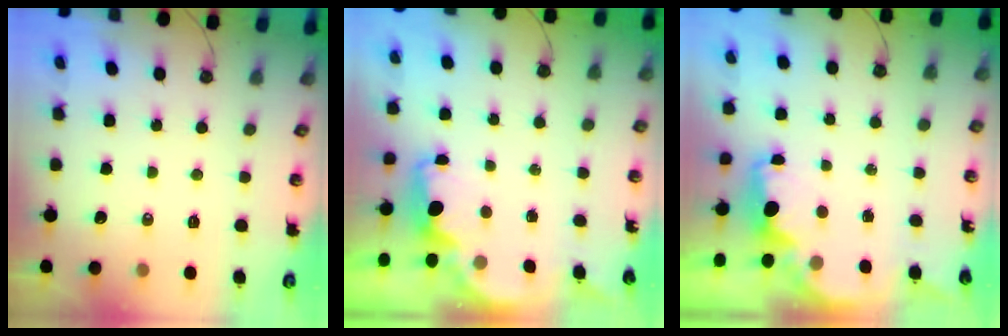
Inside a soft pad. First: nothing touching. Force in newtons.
{"total": 1.9, "press": 1.8, "slide": 0.7}
{"total": 2.1, "press": 2.1, "slide": 0.5}